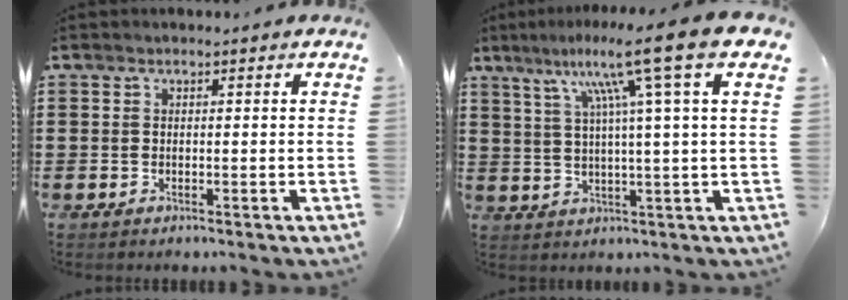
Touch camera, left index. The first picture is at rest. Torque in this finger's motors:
{"motor_torque": [2.14, 0.00, 0.81, 0.21]}